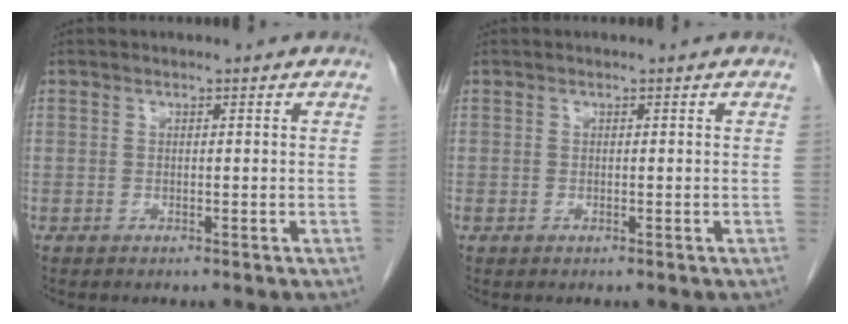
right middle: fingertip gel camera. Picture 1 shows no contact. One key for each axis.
{"total": 0.0}